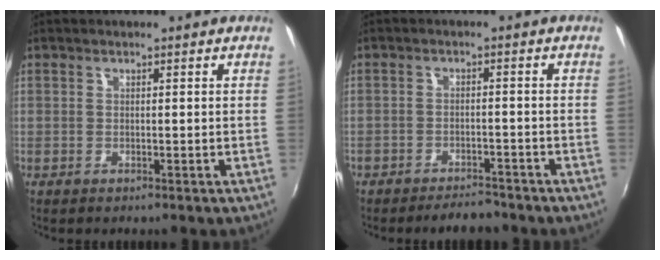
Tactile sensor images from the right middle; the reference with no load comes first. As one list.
[{"total": 5.6, "force": [-5.0, 1.9, 1.6], "torque": [-0.047, 0.000, -0.072]}]